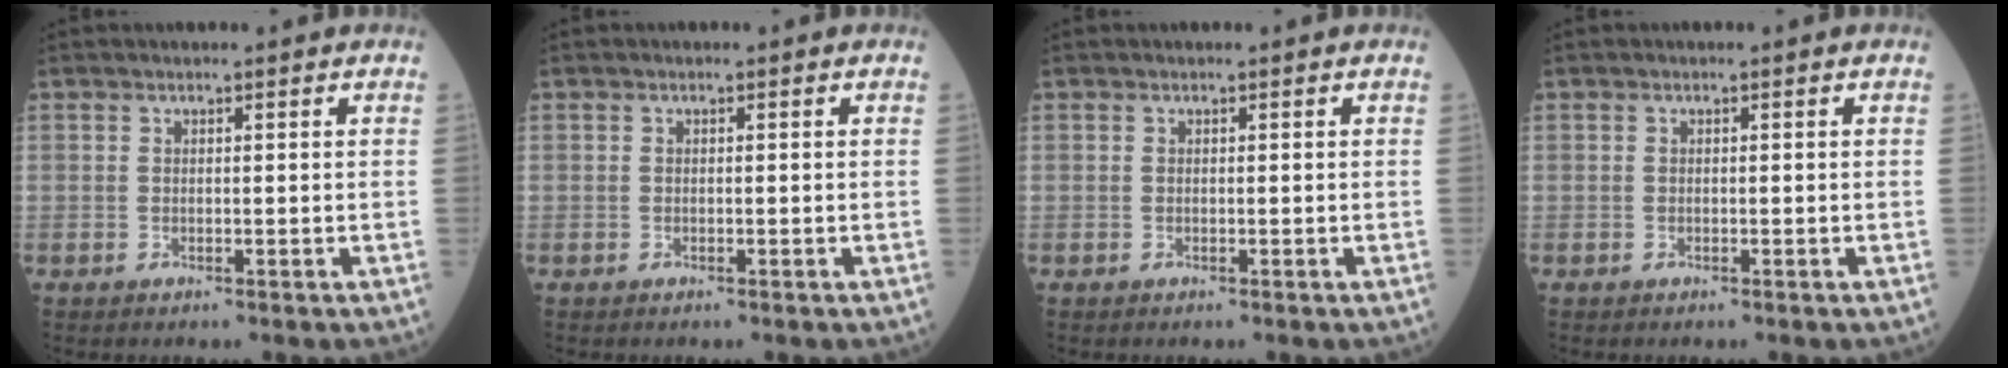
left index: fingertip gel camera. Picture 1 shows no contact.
{"total": 0.0}
{"total": 0.0}
{"total": 0.0}